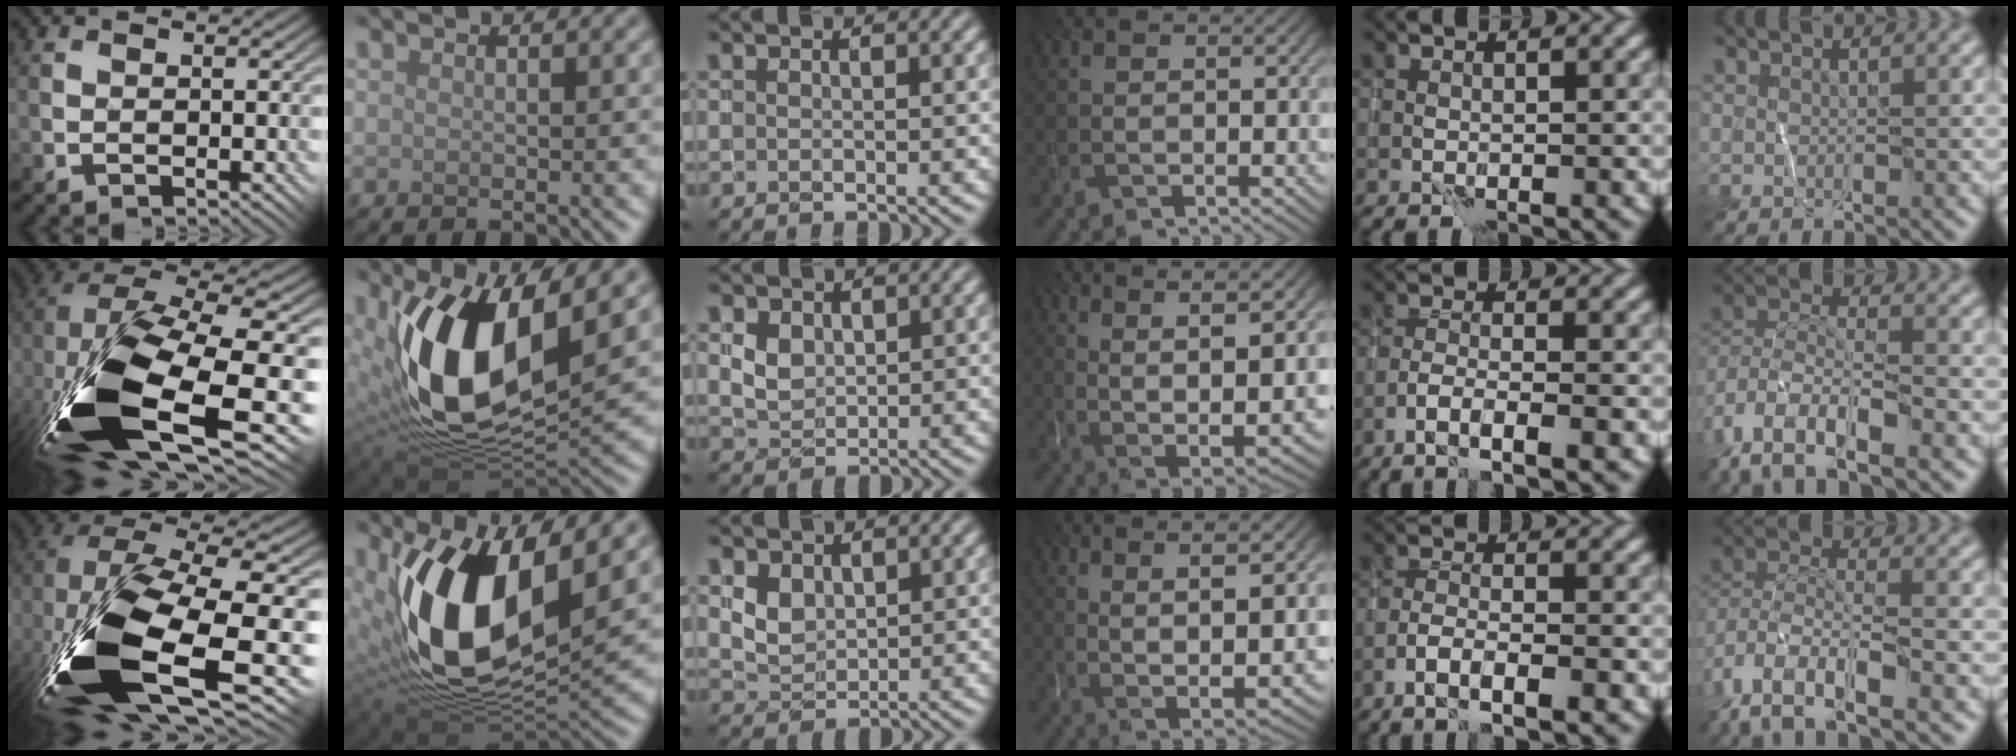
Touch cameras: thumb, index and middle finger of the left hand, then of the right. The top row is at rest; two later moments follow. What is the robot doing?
{"motion": "wrap", "object": "yarn"}